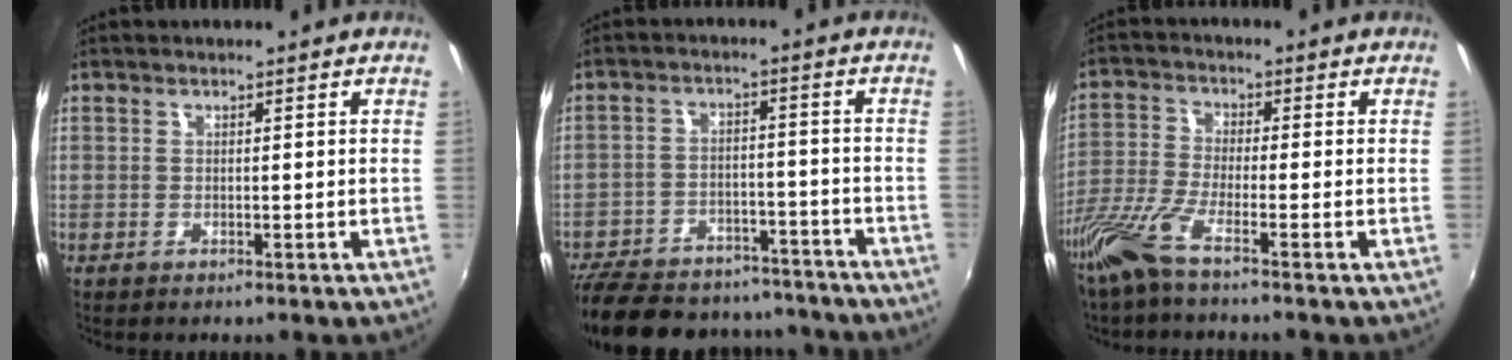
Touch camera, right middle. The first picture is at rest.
{"total": 25.0, "force": [-20.6, 10.2, 9.7], "torque": [-0.227, 0.013, -0.281]}
{"total": 7.6, "force": [-5.5, 0.3, 5.3], "torque": [-0.120, -0.020, -0.111]}